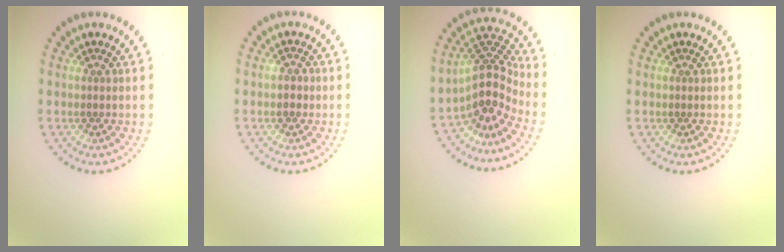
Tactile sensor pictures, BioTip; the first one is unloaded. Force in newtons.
{"total": 0.8, "press": 0.8, "slide": 0.1}
{"total": 4.5, "press": 3.2, "slide": 3.1}
{"total": 0.0}